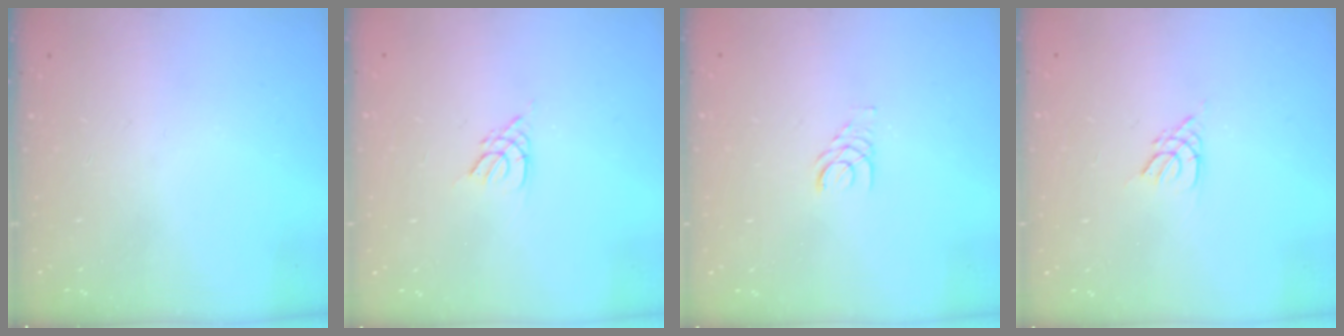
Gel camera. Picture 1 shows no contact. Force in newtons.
{"total": 2.8, "press": 2.7, "slide": 0.5}
{"total": 1.7, "press": 1.7, "slide": 0.2}
{"total": 2.8, "press": 2.7, "slide": 0.5}